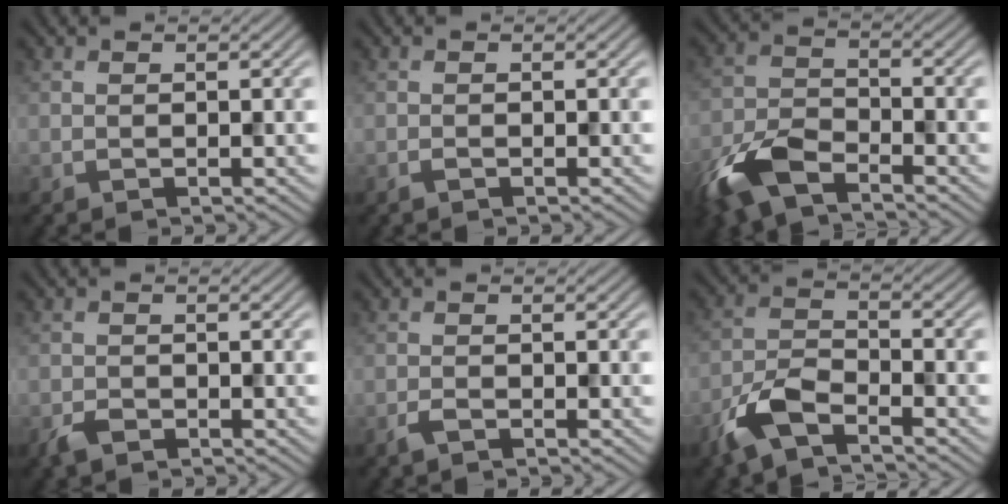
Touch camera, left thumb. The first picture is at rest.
{"total": 0.6, "force": [-0.4, 0.1, 0.4], "torque": [-0.008, 0.002, -0.007]}
{"total": 9.0, "force": [-6.2, 3.6, 5.5], "torque": [-0.125, -0.014, -0.139]}
{"total": 2.0, "force": [-1.3, 1.1, 1.0], "torque": [-0.022, -0.002, -0.029]}
{"total": 1.3, "force": [-0.9, 0.4, 0.8], "torque": [-0.019, 0.001, -0.019]}
{"total": 6.6, "force": [-4.5, 2.4, 4.1], "torque": [-0.093, -0.003, -0.104]}